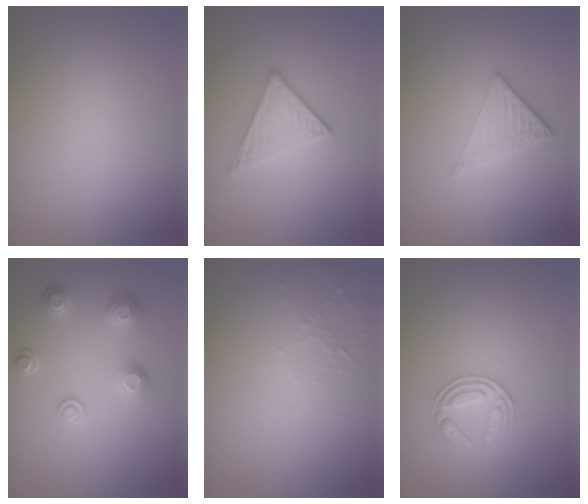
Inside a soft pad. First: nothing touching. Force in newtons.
{"total": 2.8, "press": 2.7, "slide": 0.6}
{"total": 2.8, "press": 2.5, "slide": 1.3}
{"total": 3.3, "press": 2.6, "slide": 2.0}
{"total": 1.3, "press": 1.3, "slide": 0.4}
{"total": 2.9, "press": 2.6, "slide": 1.1}